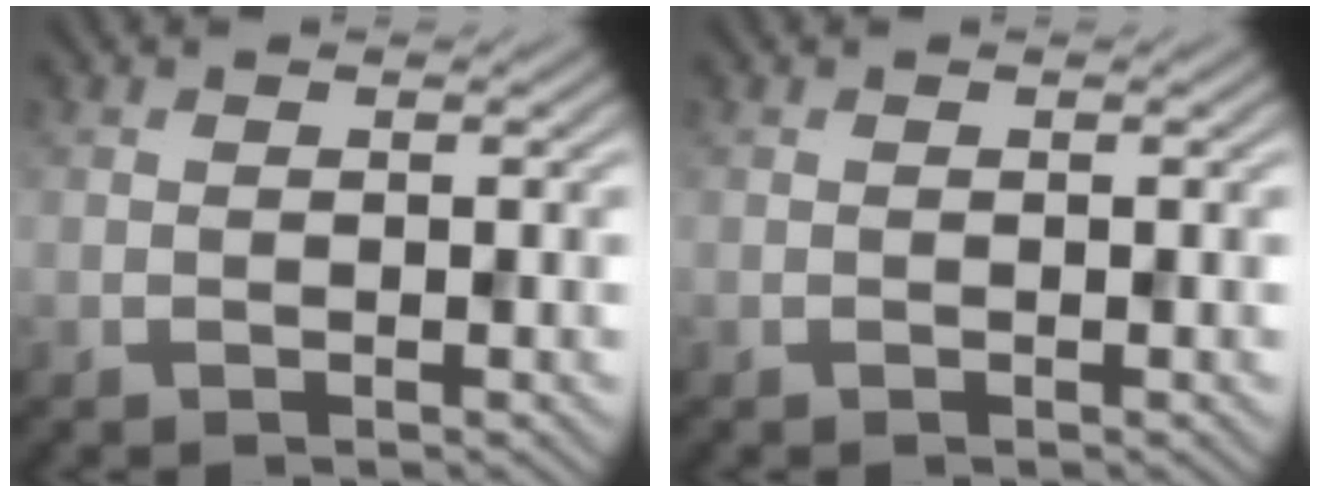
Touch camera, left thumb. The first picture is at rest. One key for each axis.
{"total": 0.0}